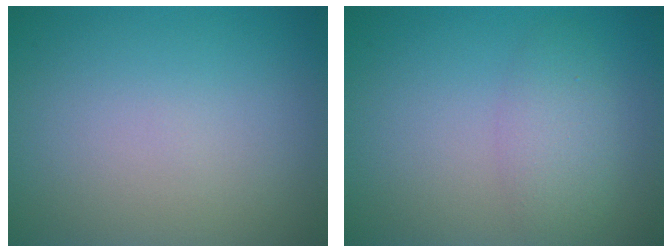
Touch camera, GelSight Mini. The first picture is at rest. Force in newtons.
{"total": 2.8, "press": 2.8, "slide": 0.2}